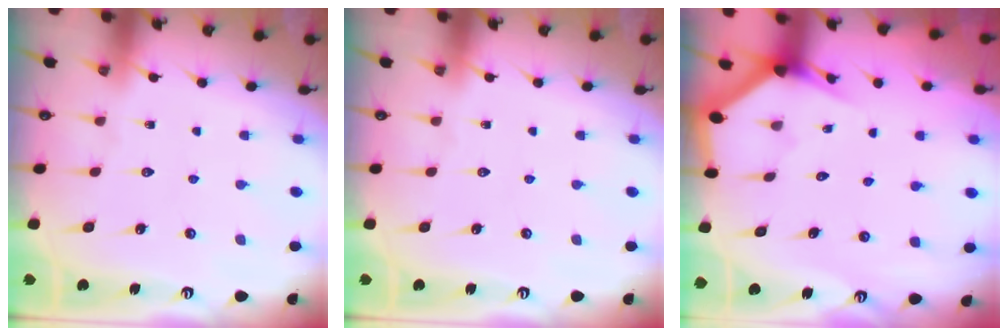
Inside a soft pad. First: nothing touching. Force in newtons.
{"total": 0.0}
{"total": 2.7, "press": 2.7, "slide": 0.1}